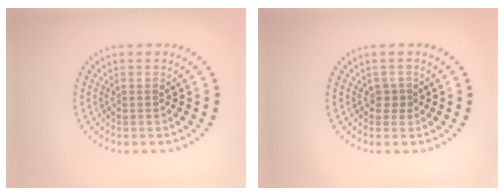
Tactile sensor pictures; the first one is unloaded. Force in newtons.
{"total": 1.1, "press": 0.8, "slide": 0.7}